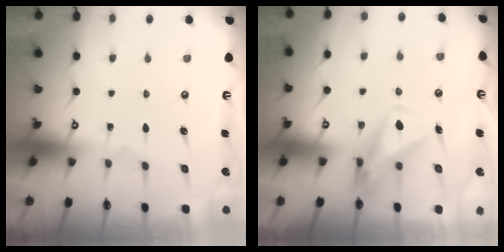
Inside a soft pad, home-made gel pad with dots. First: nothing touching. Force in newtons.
{"total": 8.4, "press": 8.3, "slide": 0.9}